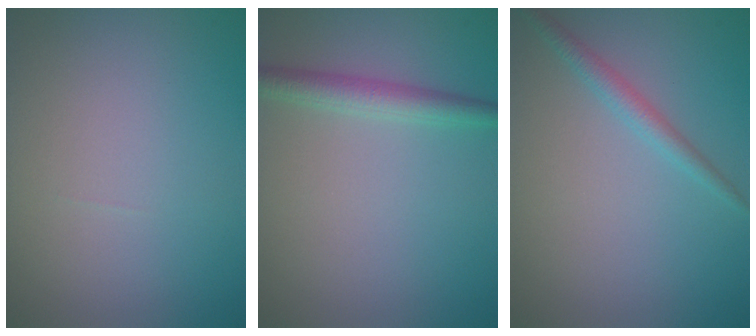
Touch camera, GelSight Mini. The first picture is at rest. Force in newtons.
{"total": 2.4, "press": 2.4, "slide": 0.0}
{"total": 1.7, "press": 1.7, "slide": 0.1}